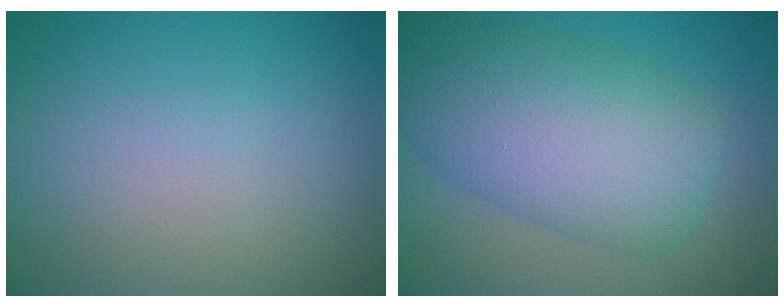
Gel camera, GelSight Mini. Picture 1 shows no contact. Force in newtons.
{"total": 9.8, "press": 9.8, "slide": 0.2}